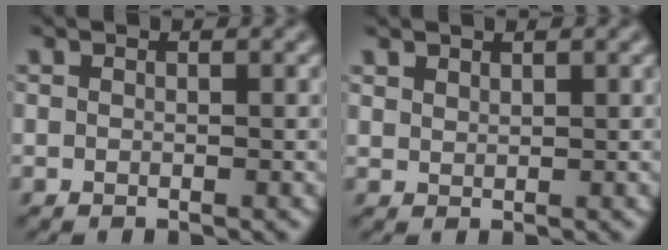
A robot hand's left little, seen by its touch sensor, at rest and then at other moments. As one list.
[{"total": 0.8, "force": [0.7, 0.3, 0.2], "torque": [-0.009, 0.000, 0.014]}]